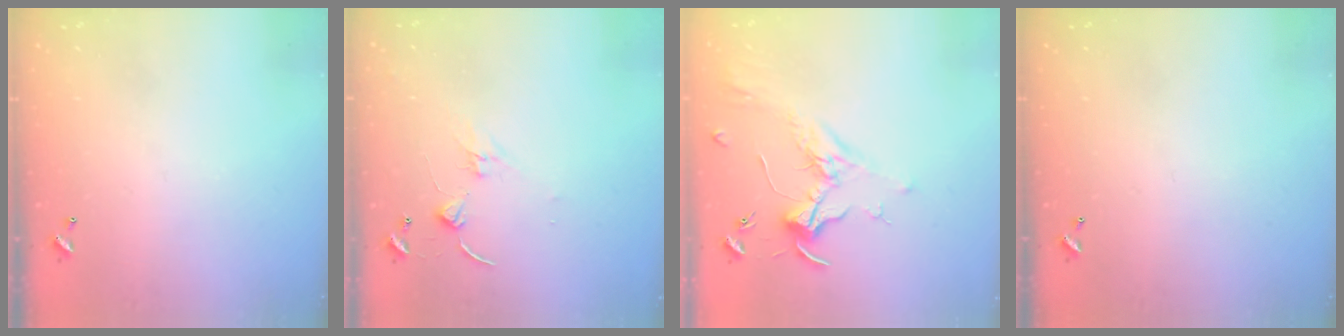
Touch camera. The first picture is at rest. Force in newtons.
{"total": 0.6, "press": 0.5, "slide": 0.3}
{"total": 1.8, "press": 1.6, "slide": 0.8}
{"total": 0.0}